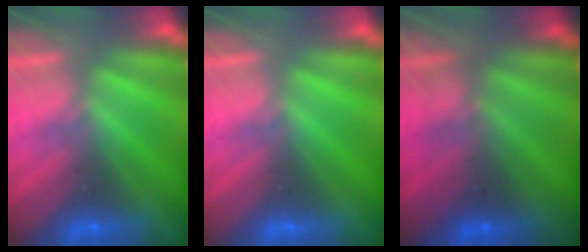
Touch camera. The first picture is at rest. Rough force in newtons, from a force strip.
{"total": 0.0}
{"total": 2.8}